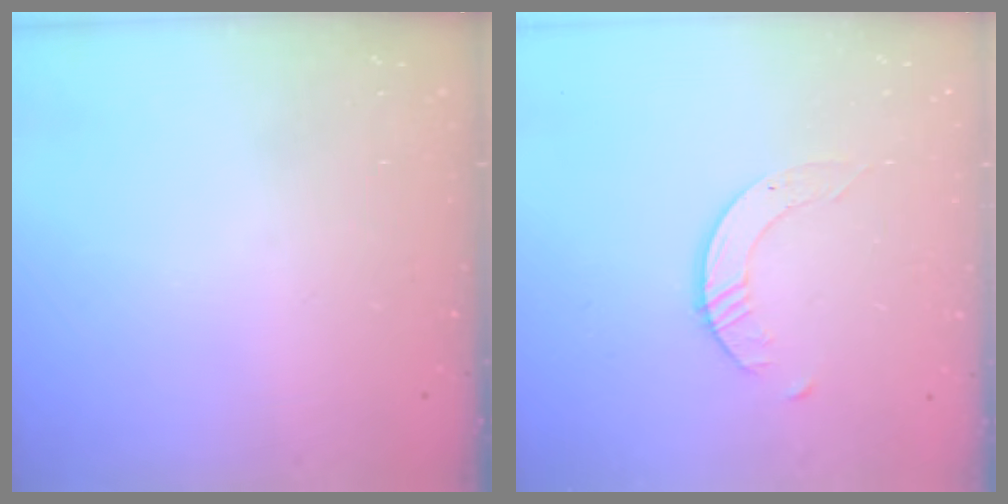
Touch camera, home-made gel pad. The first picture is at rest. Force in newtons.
{"total": 2.6, "press": 2.6, "slide": 0.3}